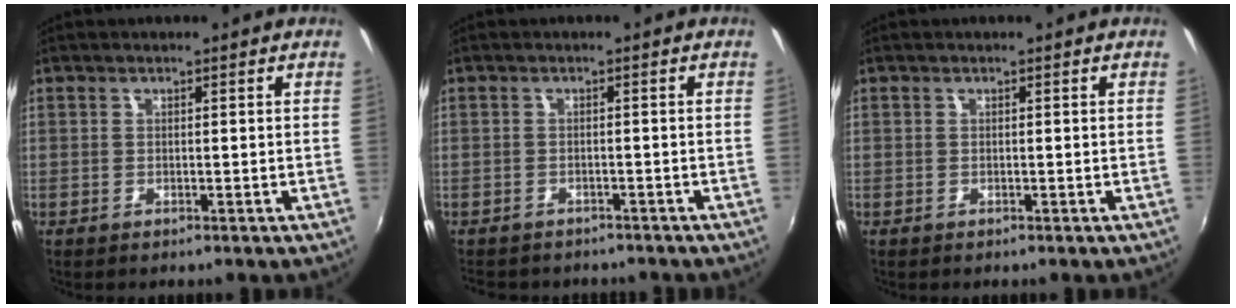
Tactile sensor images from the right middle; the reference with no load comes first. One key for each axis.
{"total": 5.7, "fx": -5.0, "fy": 2.1, "fz": 1.8, "tx": -0.046, "ty": -0.018, "tz": -0.070}
{"total": 0.0}